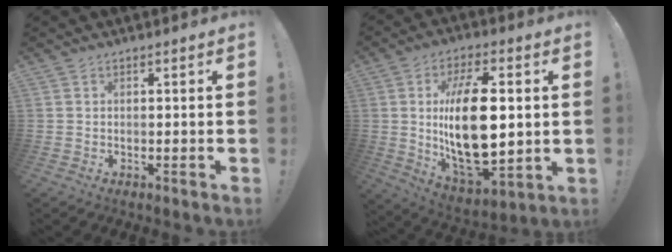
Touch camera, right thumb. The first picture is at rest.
{"total": 23.3, "force": [2.4, 10.9, 20.4], "torque": [-0.380, -0.011, 0.041]}